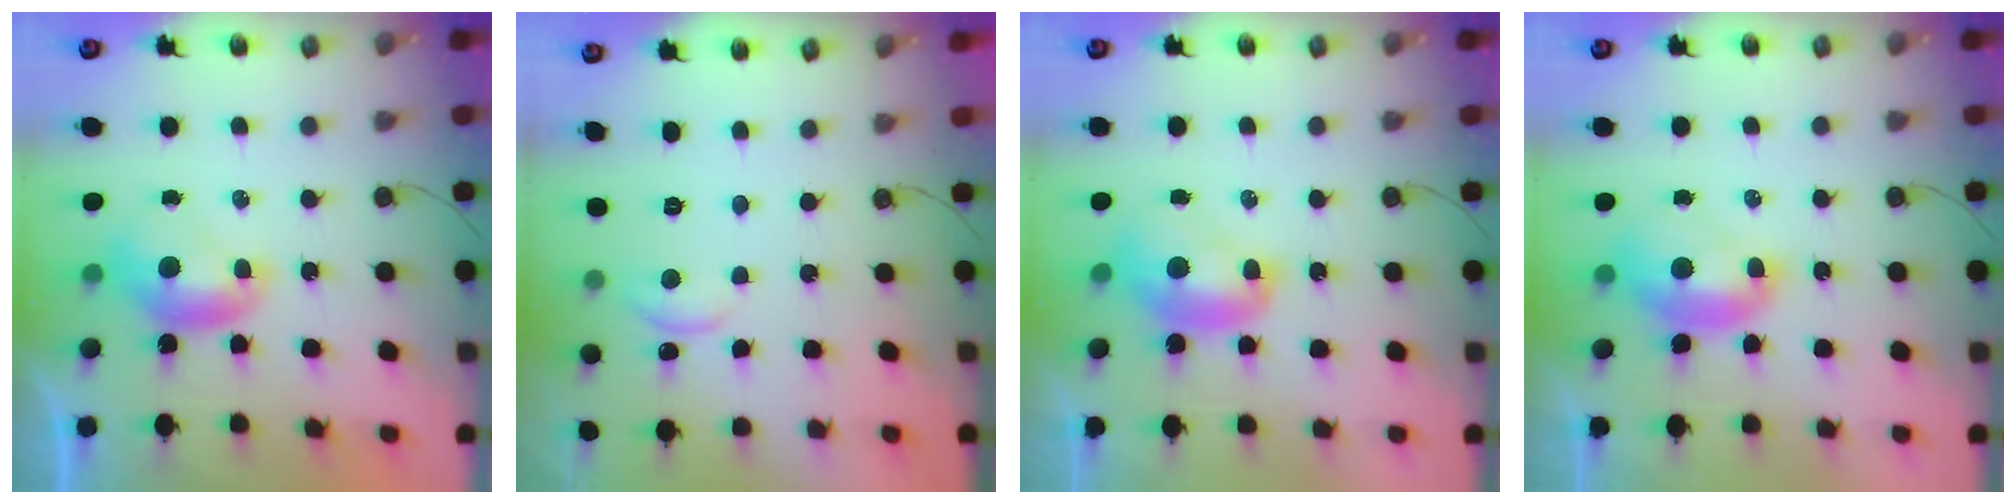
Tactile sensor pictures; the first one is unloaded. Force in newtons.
{"total": 0.7, "press": 0.5, "slide": 0.4}
{"total": 2.4, "press": 2.3, "slide": 0.3}
{"total": 2.3, "press": 2.3, "slide": 0.6}